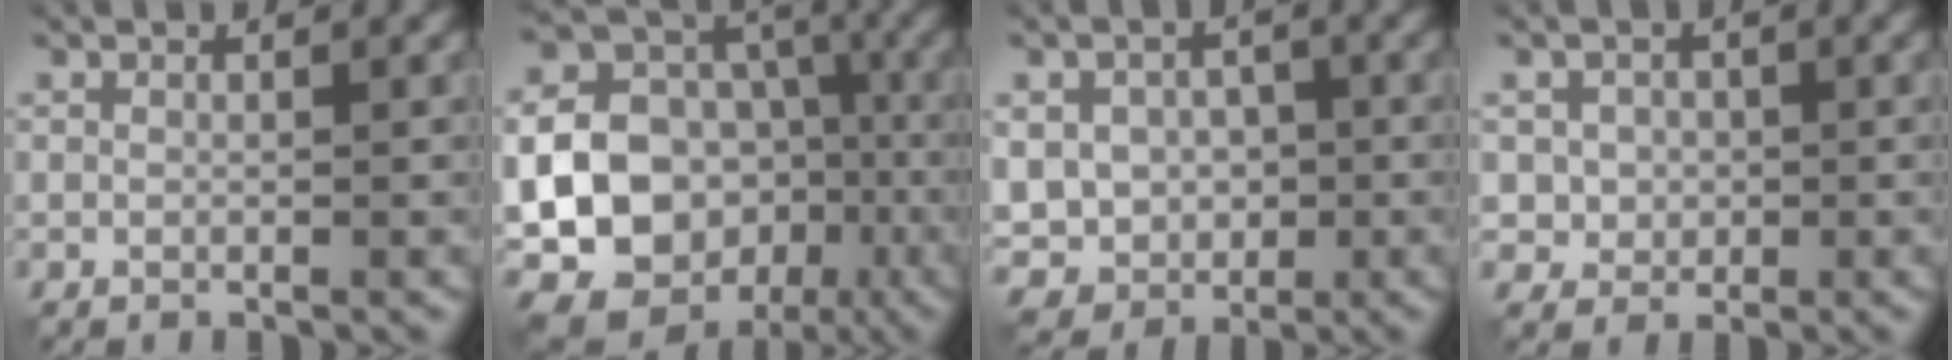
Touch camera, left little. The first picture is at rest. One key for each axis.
{"total": 21.4, "fx": -5.5, "fy": 18.8, "fz": 8.6, "tx": -0.189, "ty": -0.037, "tz": -0.095}
{"total": 7.1, "fx": -0.2, "fy": 6.1, "fz": 3.6, "tx": -0.075, "ty": 0.000, "tz": -0.015}
{"total": 2.9, "fx": 0.3, "fy": 2.8, "fz": 0.8, "tx": -0.009, "ty": -0.001, "tz": 0.009}